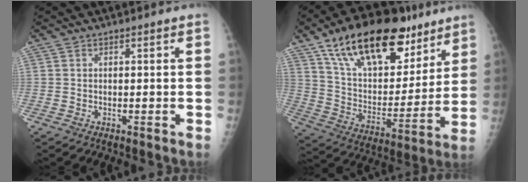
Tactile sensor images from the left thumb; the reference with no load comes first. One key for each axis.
{"total": 27.8, "fx": 17.1, "fy": 13.4, "fz": 17.5, "tx": -0.249, "ty": -0.034, "tz": 0.286}